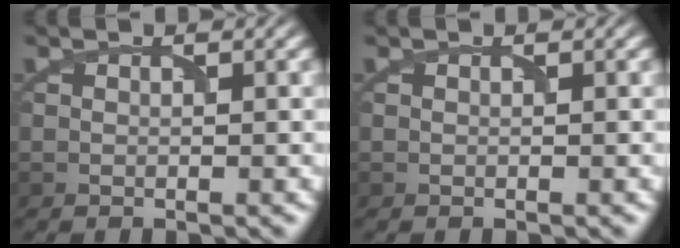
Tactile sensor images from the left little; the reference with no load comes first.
{"total": 0.0}